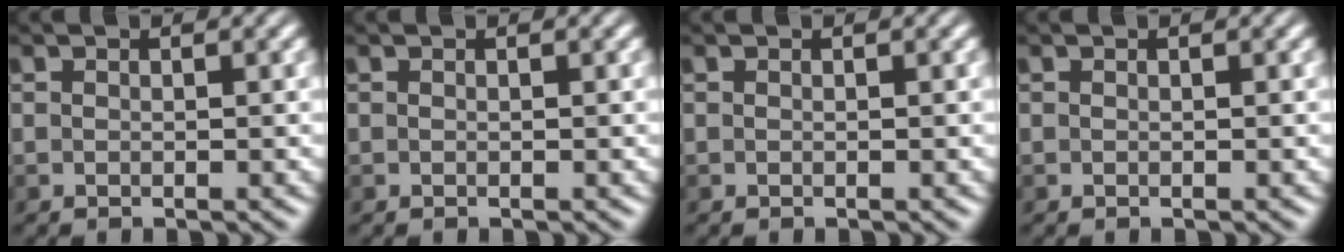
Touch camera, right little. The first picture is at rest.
{"total": 0.0}
{"total": 0.0}
{"total": 0.0}